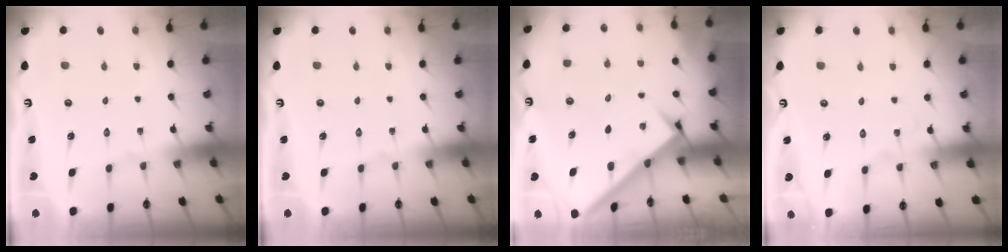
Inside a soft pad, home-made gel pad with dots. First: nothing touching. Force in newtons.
{"total": 0.0}
{"total": 2.9, "press": 2.9, "slide": 0.3}
{"total": 3.2, "press": 3.2, "slide": 0.3}